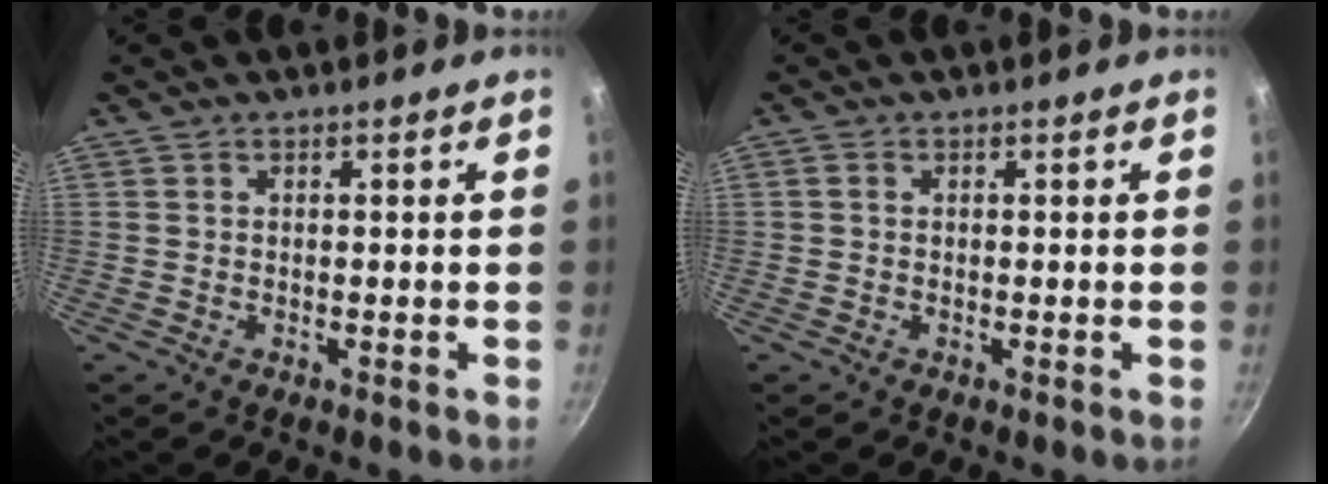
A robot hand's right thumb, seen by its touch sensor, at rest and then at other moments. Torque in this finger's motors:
{"motor_torque": [-0.23, -0.53, -0.37, 0.12, -0.03]}